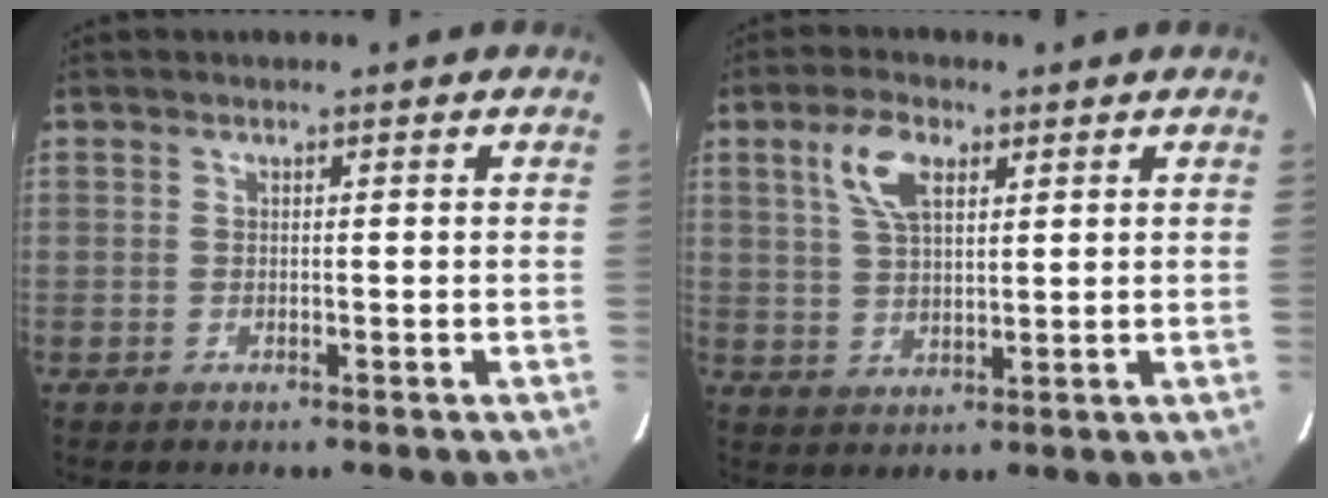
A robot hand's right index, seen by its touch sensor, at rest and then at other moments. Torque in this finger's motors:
{"motor_torque": [0.26, 0.00, 0.19, 0.07]}